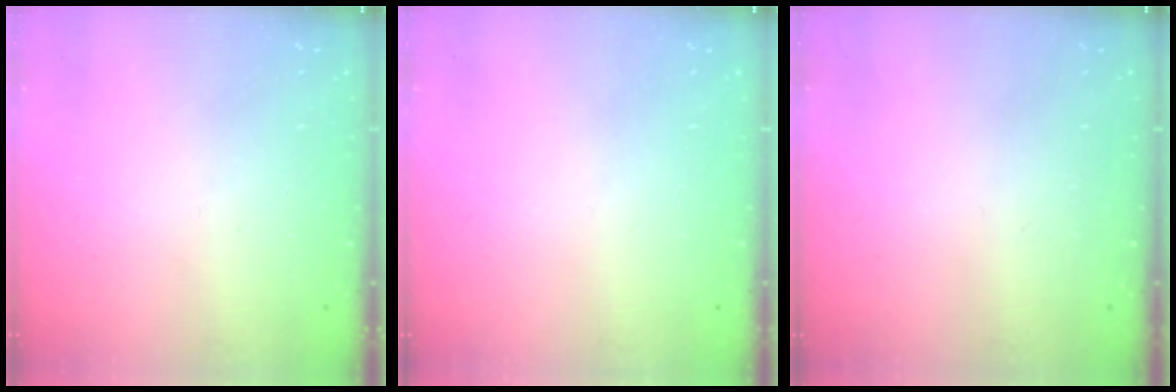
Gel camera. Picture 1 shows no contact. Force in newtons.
{"total": 0.0}
{"total": 0.0}